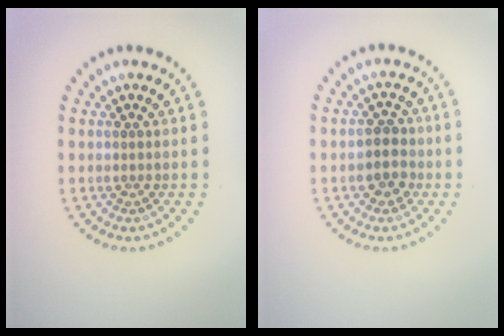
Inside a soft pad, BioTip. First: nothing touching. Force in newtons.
{"total": 2.5, "press": 2.3, "slide": 0.8}